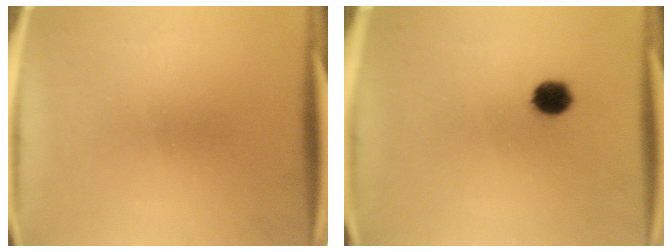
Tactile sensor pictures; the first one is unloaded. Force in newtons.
{"total": 4.6}